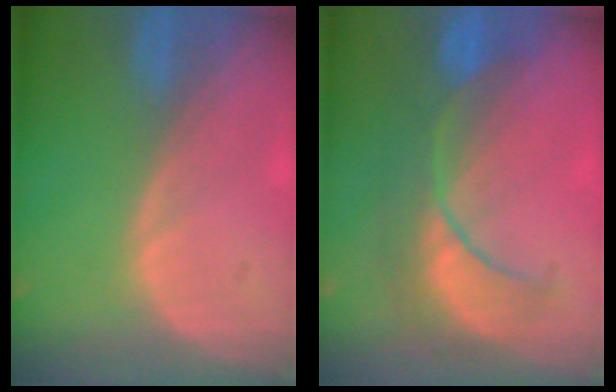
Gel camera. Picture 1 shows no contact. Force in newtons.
{"total": 8.5, "press": 8.4, "slide": 1.3}